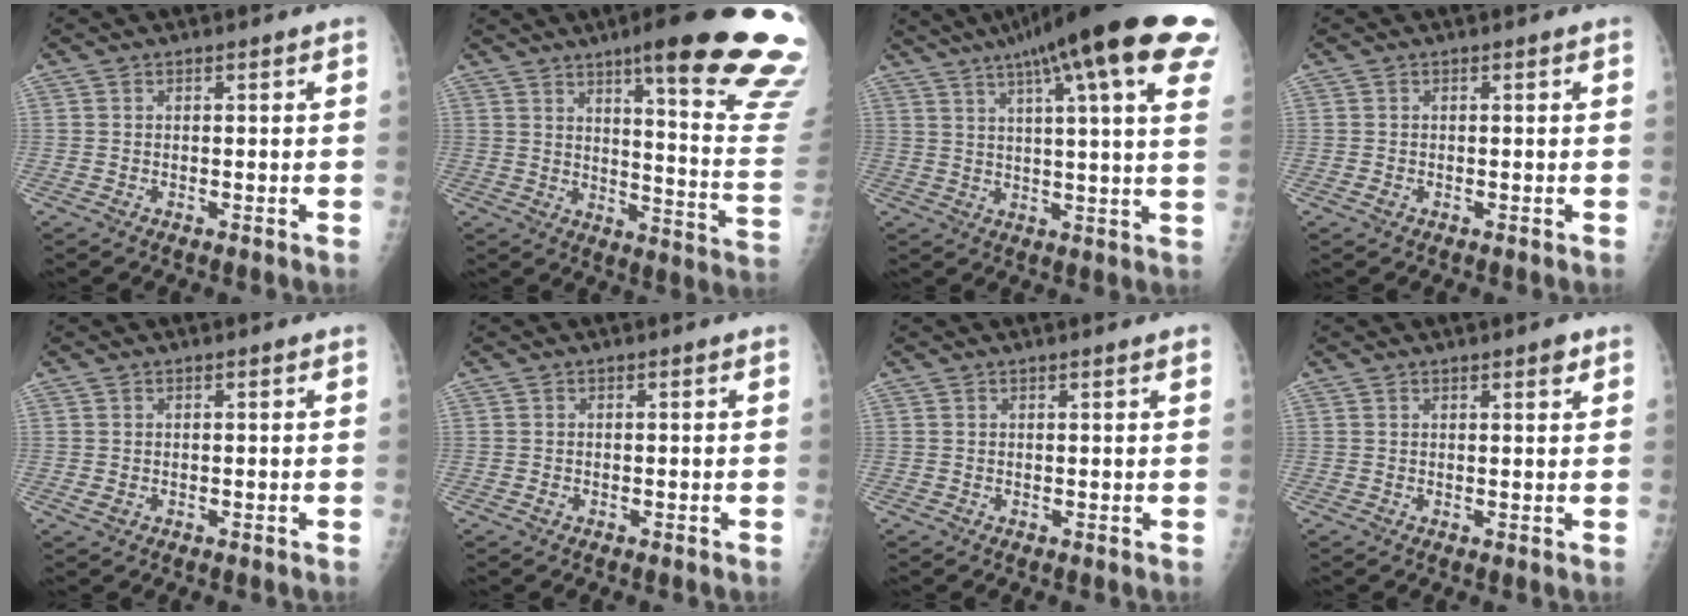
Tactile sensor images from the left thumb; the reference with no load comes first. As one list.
[{"total": 26.3, "force": [17.6, 3.1, 19.2], "torque": [-0.200, -0.093, 0.229]}, {"total": 25.8, "force": [14.7, 4.2, 20.8], "torque": [-0.278, 0.004, 0.190]}, {"total": 0.6, "force": [0.0, 0.4, 0.5], "torque": [-0.008, 0.006, 0.003]}, {"total": 1.2, "force": [0.2, 0.7, 1.0], "torque": [-0.017, 0.002, 0.010]}, {"total": 0.5, "force": [0.0, 0.3, 0.4], "torque": [-0.006, 0.004, 0.003]}, {"total": 1.6, "force": [1.2, -0.1, 1.1], "torque": [-0.010, 0.001, 0.017]}, {"total": 2.2, "force": [1.5, 0.6, 1.5], "torque": [-0.016, -0.008, 0.020]}]